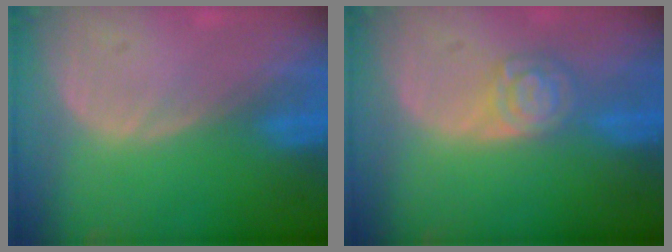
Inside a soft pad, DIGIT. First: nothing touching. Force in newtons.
{"total": 5.3, "press": 4.6, "slide": 2.6}